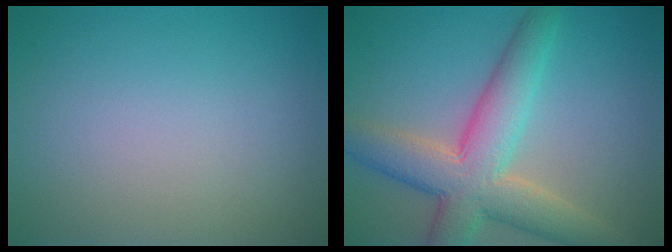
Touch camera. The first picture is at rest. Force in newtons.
{"total": 7.8, "press": 7.8, "slide": 0.6}